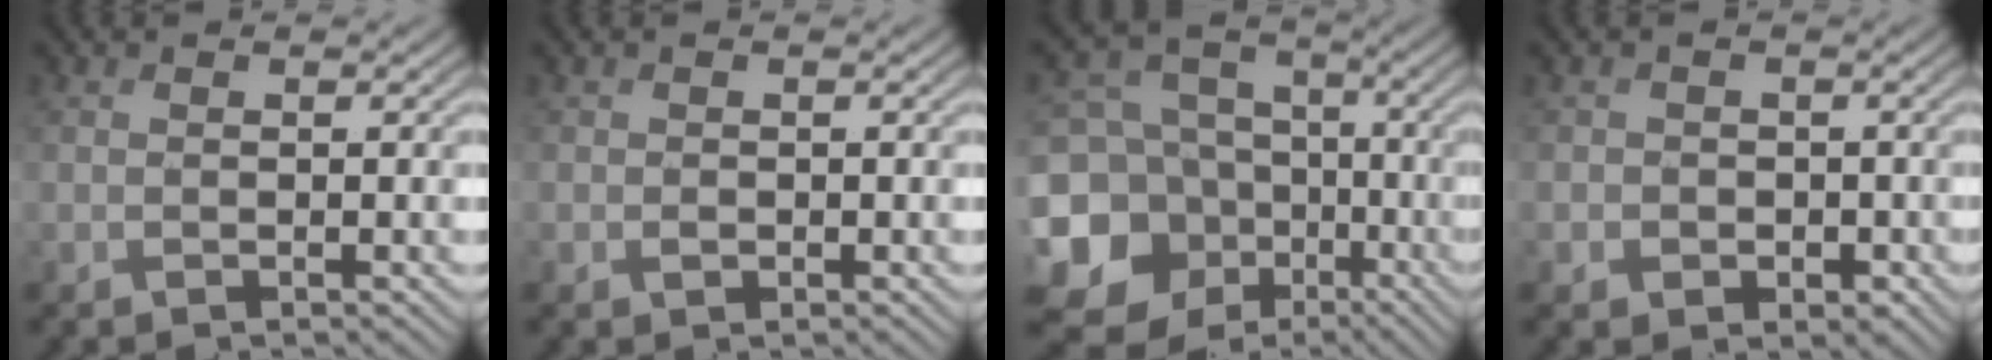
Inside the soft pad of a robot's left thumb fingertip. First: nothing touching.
{"total": 0.9, "force": [-0.1, 0.9, 0.3], "torque": [-0.005, -0.005, -0.005]}
{"total": 16.8, "force": [-4.4, 14.5, 7.2], "torque": [-0.250, -0.012, -0.069]}
{"total": 3.0, "force": [-0.5, 2.9, 0.5], "torque": [-0.008, -0.009, -0.017]}